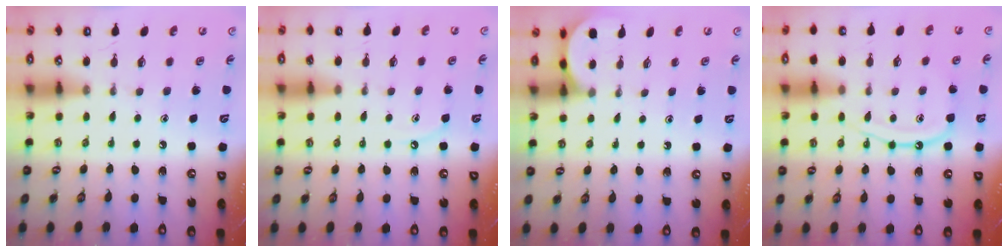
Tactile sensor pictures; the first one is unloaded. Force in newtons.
{"total": 4.7, "press": 4.6, "slide": 0.5}
{"total": 2.0, "press": 2.0, "slide": 0.2}
{"total": 11.7, "press": 11.7, "slide": 1.1}